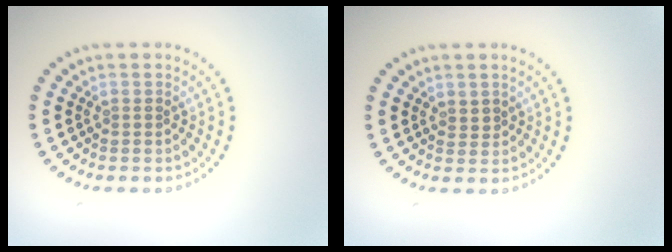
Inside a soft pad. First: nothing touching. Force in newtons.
{"total": 0.7, "press": 0.5, "slide": 0.6}